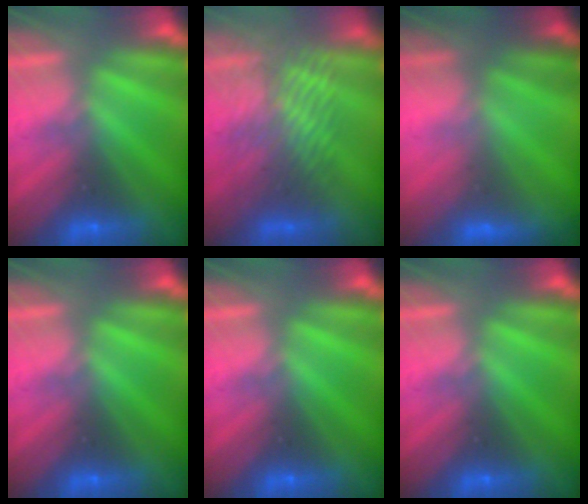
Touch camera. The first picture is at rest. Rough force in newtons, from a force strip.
{"total": 3.7}
{"total": 4.6}
{"total": 0.0}
{"total": 0.0}
{"total": 0.0}